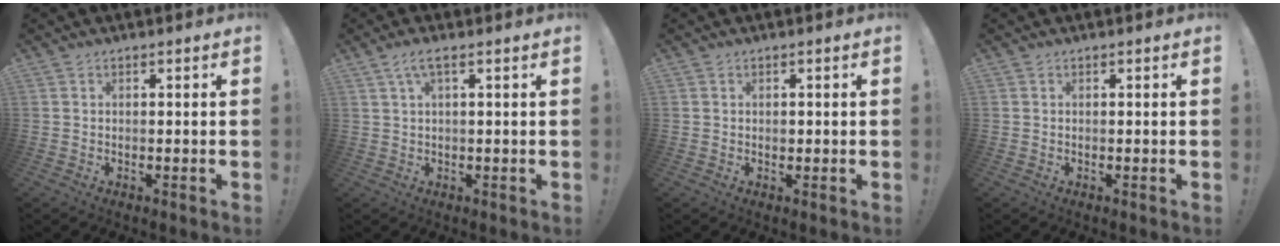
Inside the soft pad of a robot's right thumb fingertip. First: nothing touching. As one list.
[{"total": 3.6, "force": [1.4, 0.3, 3.3], "torque": [-0.060, -0.005, 0.024]}, {"total": 0.9, "force": [-0.2, 0.8, 0.3], "torque": [-0.010, 0.005, -0.004]}, {"total": 0.0}]